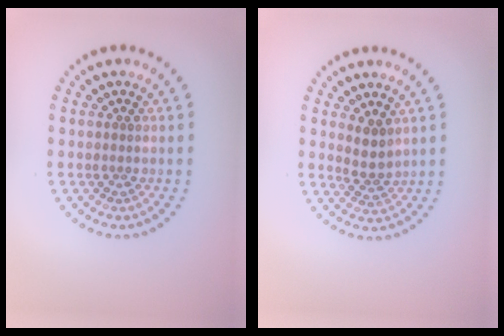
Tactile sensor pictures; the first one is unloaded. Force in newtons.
{"total": 2.2, "press": 1.8, "slide": 1.2}